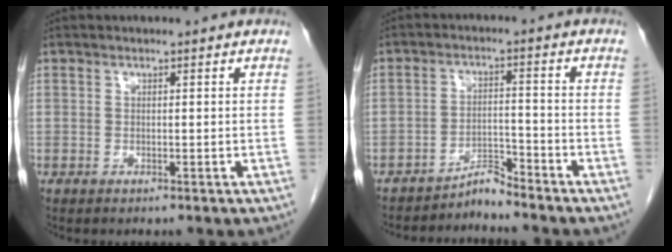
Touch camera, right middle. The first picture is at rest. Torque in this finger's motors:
{"motor_torque": [-0.15, -0.38, 0.00, 0.00]}